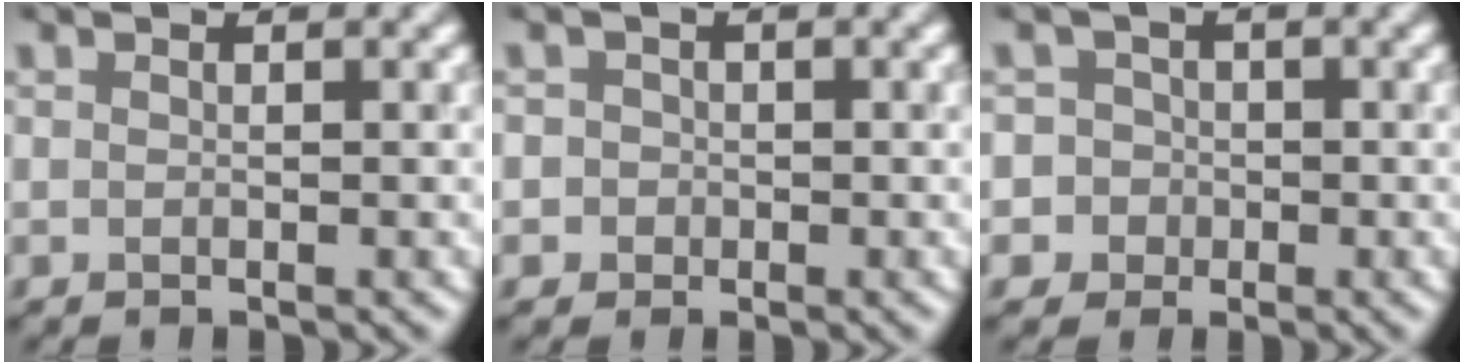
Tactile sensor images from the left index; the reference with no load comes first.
{"total": 2.5, "force": [-0.1, 2.5, 0.4], "torque": [0.024, 0.018, -0.032]}
{"total": 5.4, "force": [-1.4, 5.2, 0.4], "torque": [0.005, 0.018, -0.054]}